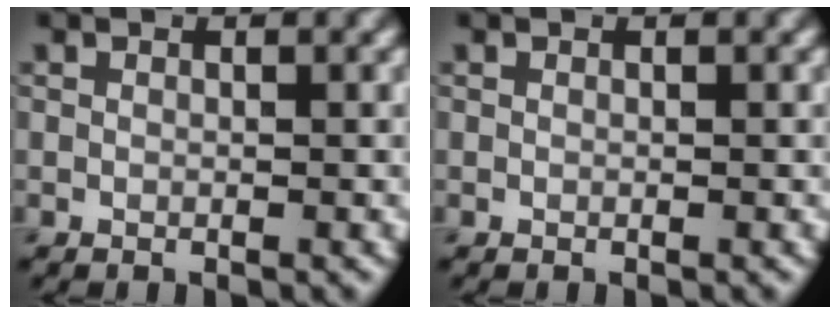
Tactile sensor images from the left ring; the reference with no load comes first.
{"total": 0.0}